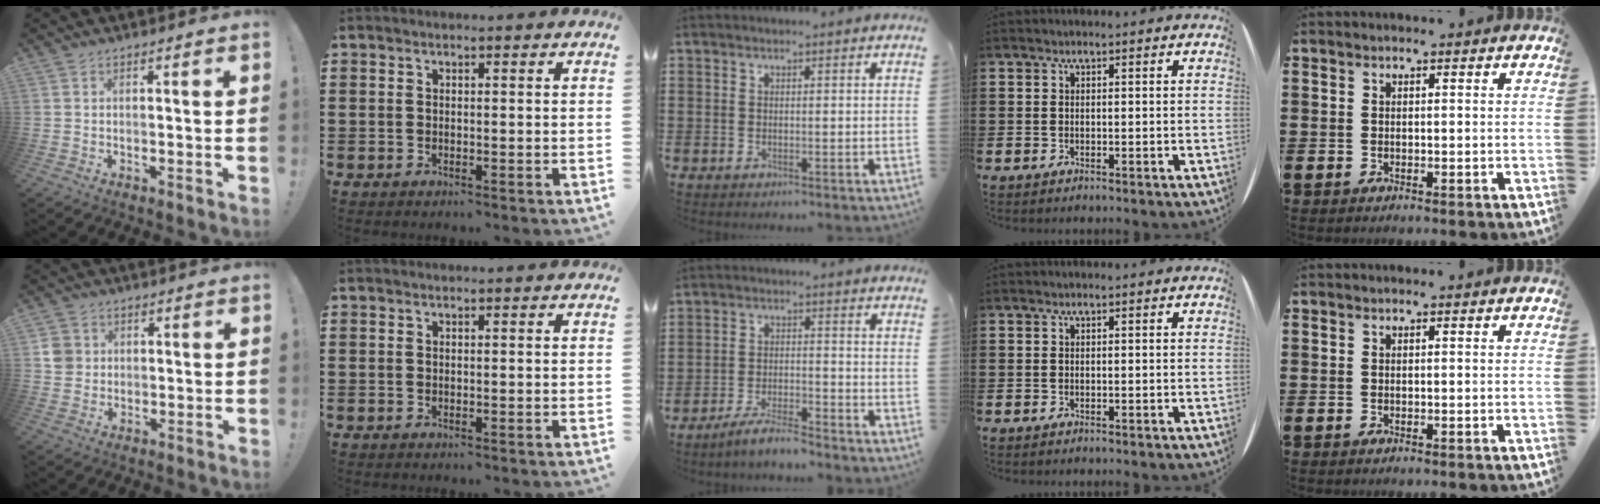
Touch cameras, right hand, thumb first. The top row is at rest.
{"thumb": {"total": 4.9, "force": [0.7, 4.6, 1.4], "torque": [-0.018, 0.002, 0.014]}, "middle": {"total": 4.4, "force": [-4.1, 0.2, 1.6], "torque": [-0.033, 0.000, -0.081]}}